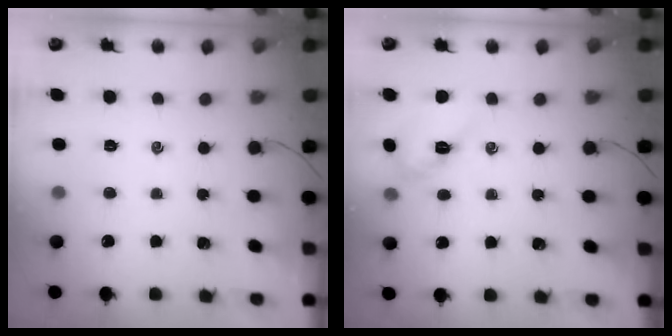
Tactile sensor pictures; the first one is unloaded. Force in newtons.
{"total": 5.1, "press": 5.1, "slide": 0.7}